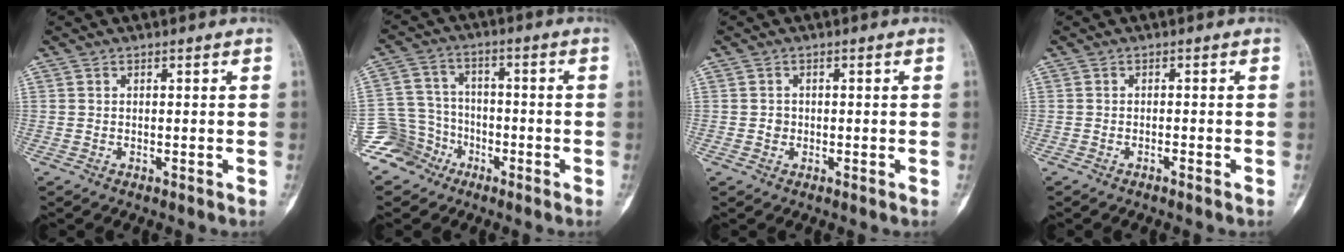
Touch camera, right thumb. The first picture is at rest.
{"total": 8.8, "force": [-5.4, 7.0, 0.3], "torque": [0.023, 0.049, -0.109]}
{"total": 1.1, "force": [-0.2, 1.0, 0.4], "torque": [0.005, 0.006, -0.005]}
{"total": 0.6, "force": [-0.5, 0.0, 0.4], "torque": [-0.008, 0.006, -0.008]}